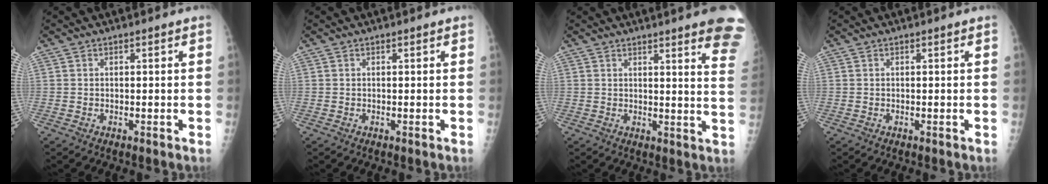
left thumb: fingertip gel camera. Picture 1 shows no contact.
{"total": 0.0}
{"total": 13.2, "force": [9.9, 1.2, 8.5], "torque": [-0.077, -0.060, 0.095]}
{"total": 0.0}